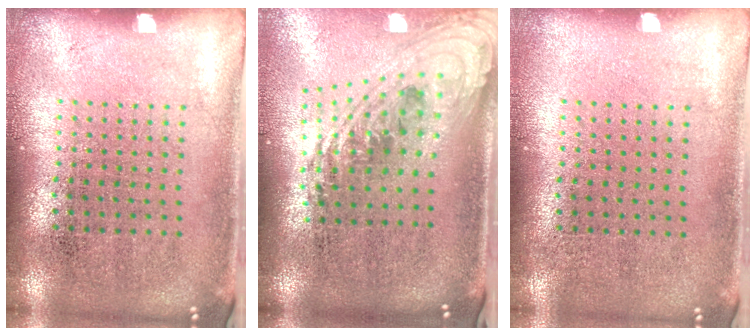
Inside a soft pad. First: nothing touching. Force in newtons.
{"total": 2.4, "press": 1.7, "slide": 1.7}
{"total": 0.0}